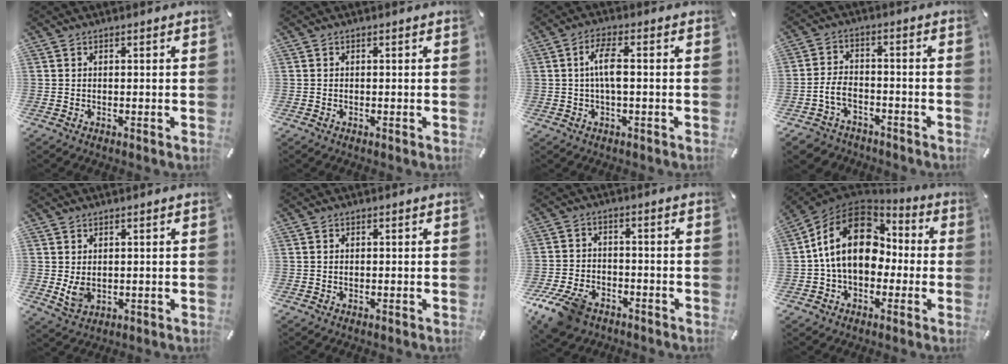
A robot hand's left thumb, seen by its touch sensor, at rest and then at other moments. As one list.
[{"total": 0.0}, {"total": 5.9, "force": [-0.1, 1.7, 5.6], "torque": [-0.116, 0.003, -0.007]}, {"total": 6.6, "force": [-3.1, 4.8, 3.3], "torque": [-0.083, 0.015, -0.061]}, {"total": 3.9, "force": [0.7, 3.0, 2.5], "torque": [-0.060, -0.006, 0.009]}, {"total": 0.6, "force": [-0.1, 0.5, 0.3], "torque": [-0.010, 0.002, -0.003]}, {"total": 9.8, "force": [-6.4, 5.9, 4.5], "torque": [-0.100, 0.030, -0.119]}, {"total": 18.4, "force": [1.1, 13.2, 12.8], "torque": [-0.254, 0.016, 0.014]}]